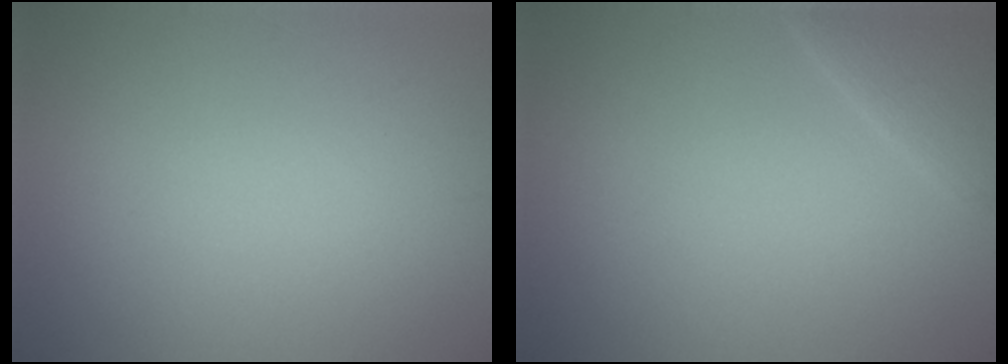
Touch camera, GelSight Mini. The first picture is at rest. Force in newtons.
{"total": 2.2, "press": 2.2, "slide": 0.1}